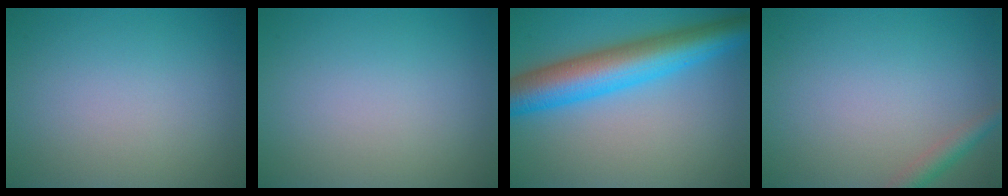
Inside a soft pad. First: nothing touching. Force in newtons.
{"total": 0.0}
{"total": 8.8, "press": 8.8, "slide": 0.2}
{"total": 1.9, "press": 1.9, "slide": 0.1}